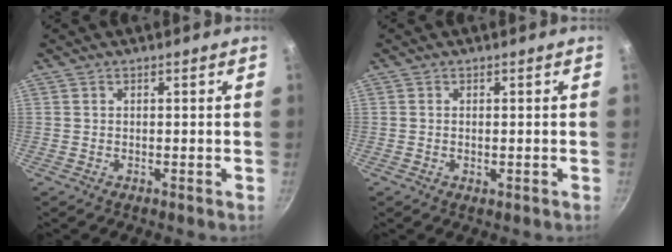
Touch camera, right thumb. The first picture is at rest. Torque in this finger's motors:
{"motor_torque": [-0.11, 0.04, -0.11, -0.08, -0.04]}